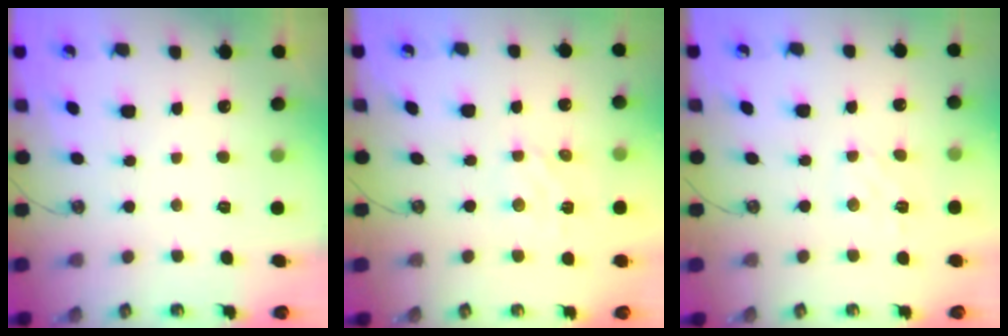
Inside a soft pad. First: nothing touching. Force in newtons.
{"total": 3.4, "press": 3.4, "slide": 0.7}
{"total": 5.6, "press": 5.5, "slide": 0.6}